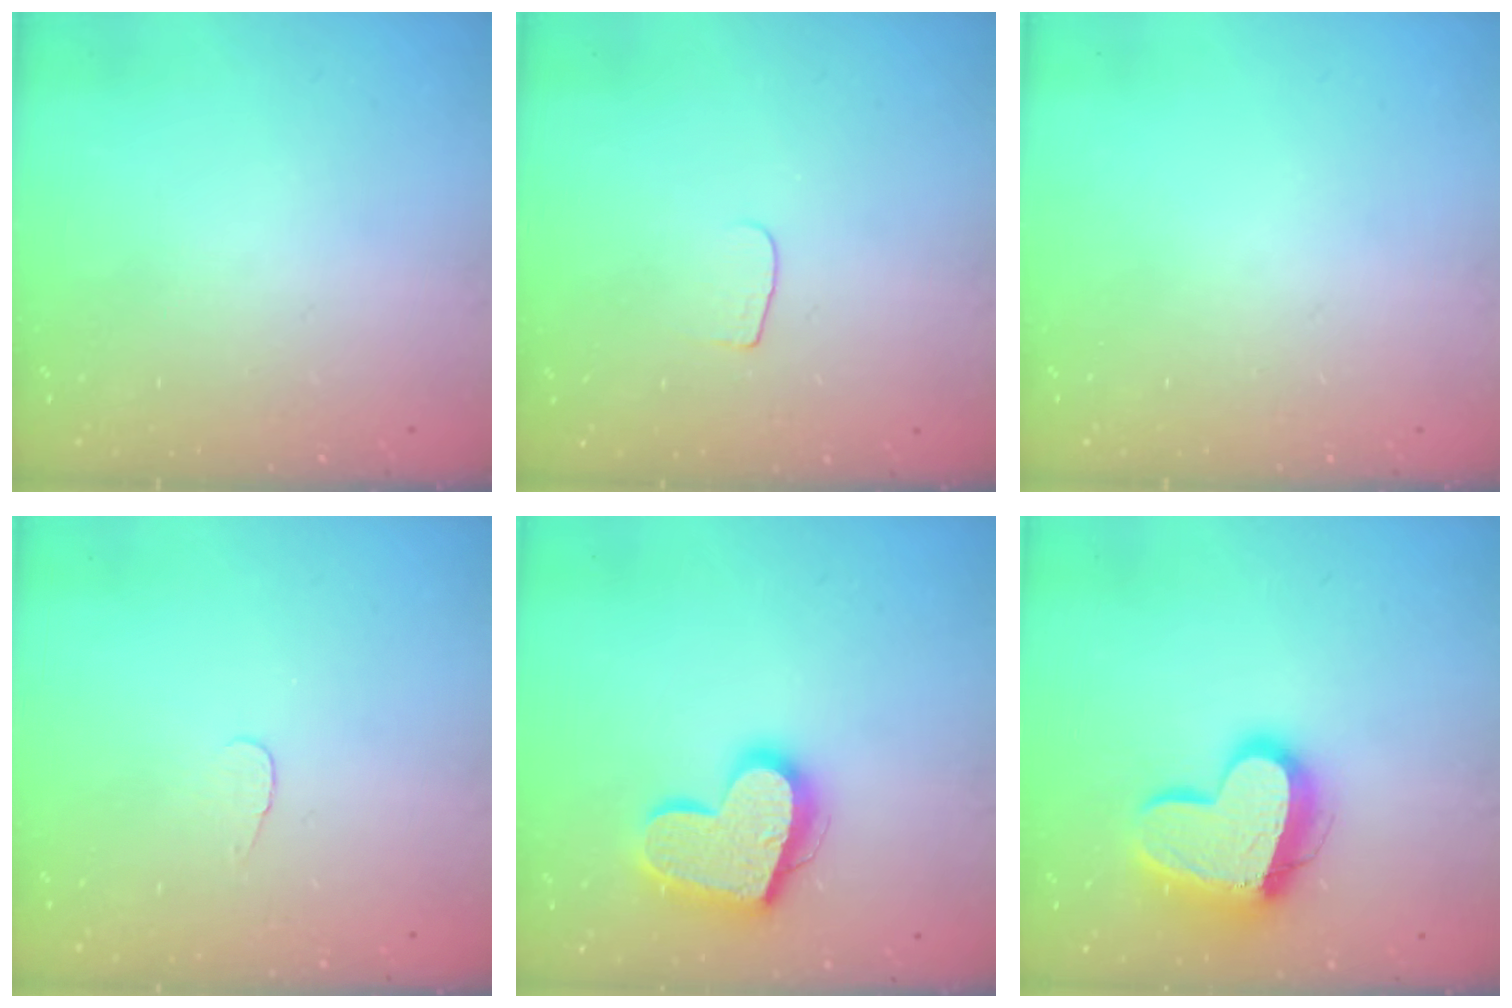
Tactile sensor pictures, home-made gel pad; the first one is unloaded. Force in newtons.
{"total": 4.3, "press": 4.3, "slide": 0.5}
{"total": 0.0}
{"total": 3.4, "press": 3.4, "slide": 0.4}
{"total": 18.3, "press": 18.2, "slide": 1.4}
{"total": 16.7, "press": 16.6, "slide": 1.4}